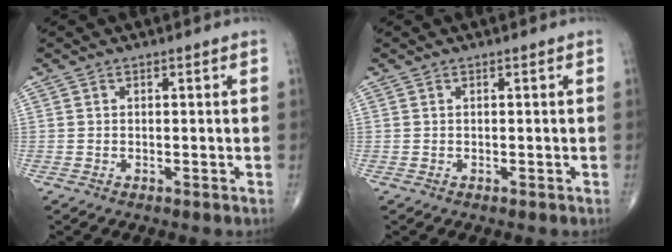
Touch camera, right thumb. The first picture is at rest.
{"total": 0.0}